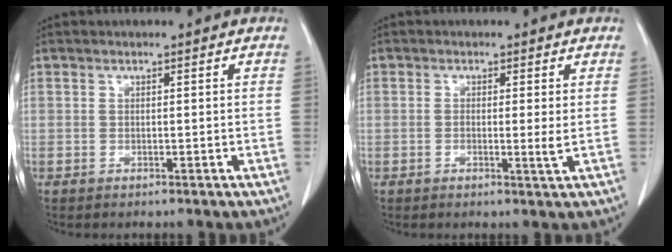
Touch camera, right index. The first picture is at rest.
{"total": 2.4, "force": [-0.1, 0.1, 2.4], "torque": [-0.041, -0.005, -0.003]}